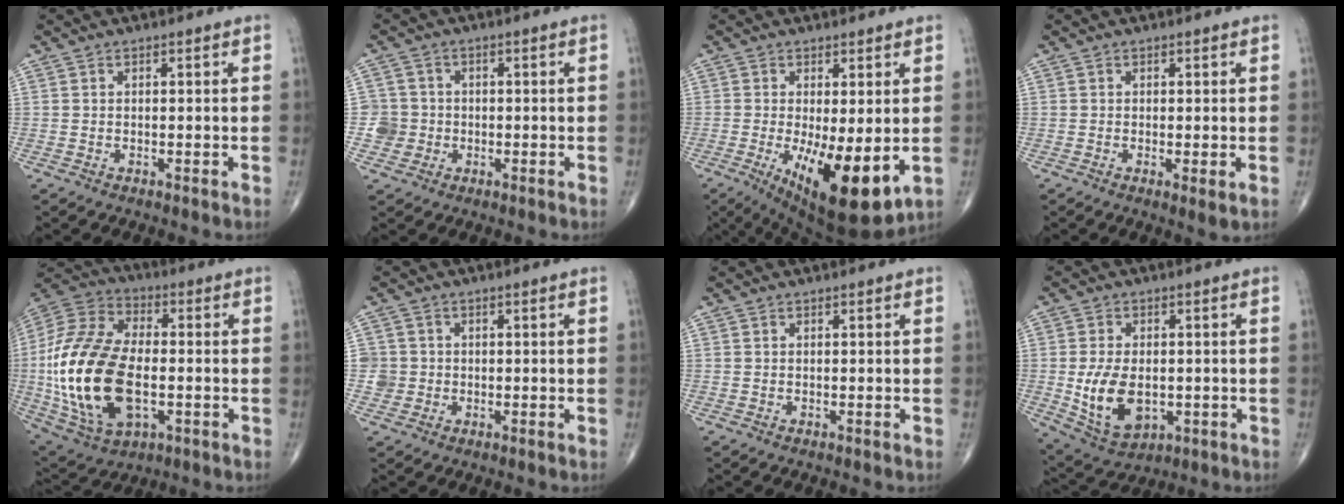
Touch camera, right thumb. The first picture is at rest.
{"total": 4.0, "force": [-0.8, 3.9, 0.0], "torque": [0.028, 0.012, -0.021]}
{"total": 13.9, "force": [-2.8, 4.8, 12.7], "torque": [-0.194, -0.032, -0.027]}
{"total": 1.9, "force": [-0.3, 0.5, 1.9], "torque": [-0.035, -0.010, -0.006]}
{"total": 26.0, "force": [-3.1, 14.3, 21.5], "torque": [-0.456, 0.001, -0.046]}
{"total": 2.9, "force": [-0.3, 2.9, -0.1], "torque": [0.025, 0.009, -0.008]}
{"total": 0.0}
{"total": 11.1, "force": [-1.4, 6.9, 8.6], "torque": [-0.146, -0.007, -0.009]}